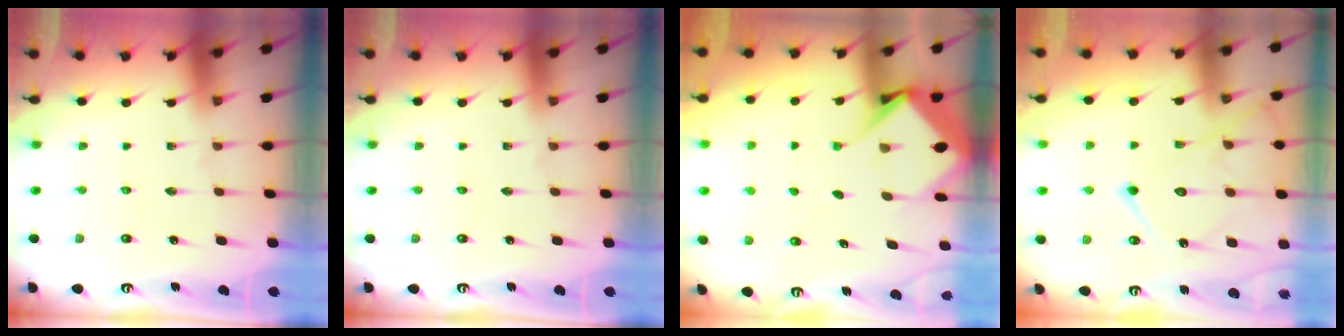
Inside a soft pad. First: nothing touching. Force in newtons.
{"total": 0.0}
{"total": 7.8, "press": 7.7, "slide": 0.8}
{"total": 13.9, "press": 13.8, "slide": 1.5}